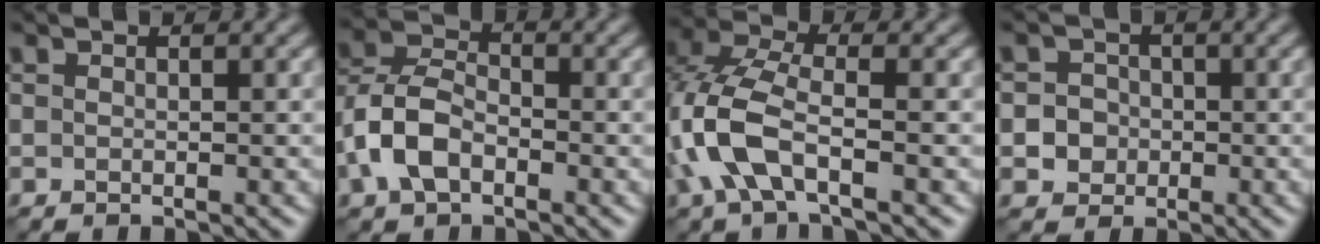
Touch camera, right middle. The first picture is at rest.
{"total": 5.3, "force": [-2.1, 3.3, 3.6], "torque": [-0.084, 0.005, -0.051]}
{"total": 6.7, "force": [-2.4, 3.0, 5.5], "torque": [-0.144, 0.005, -0.056]}
{"total": 3.2, "force": [-0.6, 3.0, 0.9], "torque": [0.006, 0.009, -0.027]}